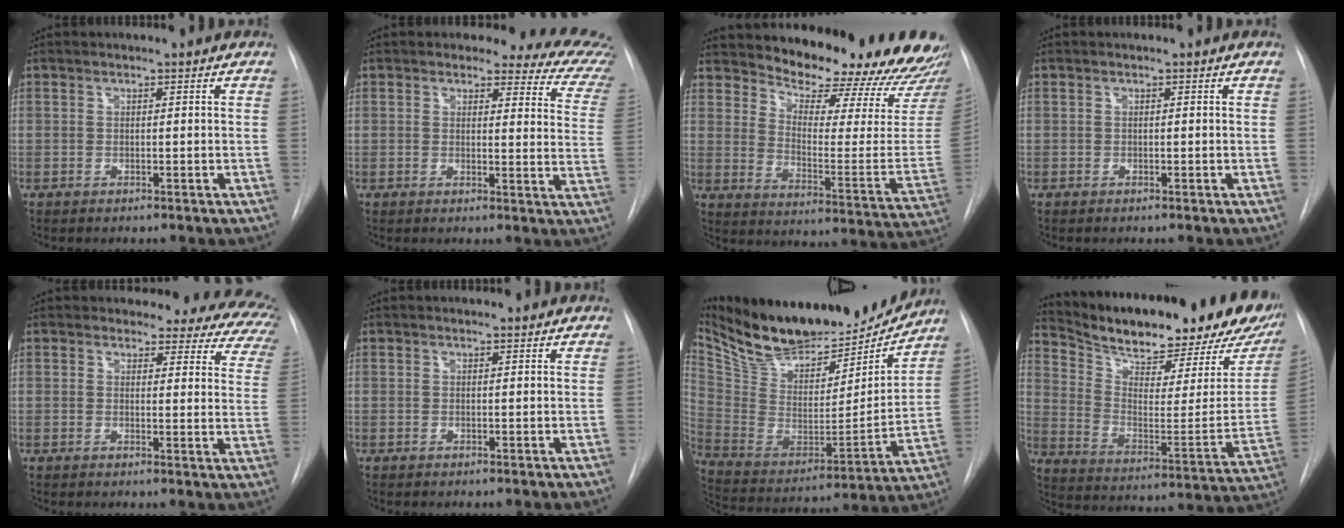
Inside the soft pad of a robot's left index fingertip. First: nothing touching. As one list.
[{"total": 12.5, "force": [11.5, 3.7, 3.3], "torque": [0.003, -0.067, 0.084]}, {"total": 22.4, "force": [21.0, 2.7, 7.3], "torque": [-0.106, -0.105, 0.264]}, {"total": 0.0}, {"total": 14.8, "force": [13.1, 5.8, 4.1], "torque": [-0.016, -0.041, 0.111]}, {"total": 1.3, "force": [1.3, 0.3, 0.2], "torque": [-0.011, 0.010, 0.014]}, {"total": 26.3, "force": [23.4, 7.7, 9.3], "torque": [-0.180, -0.031, 0.363]}, {"total": 27.7, "force": [23.1, 6.9, 13.7], "torque": [-0.222, -0.046, 0.317]}]